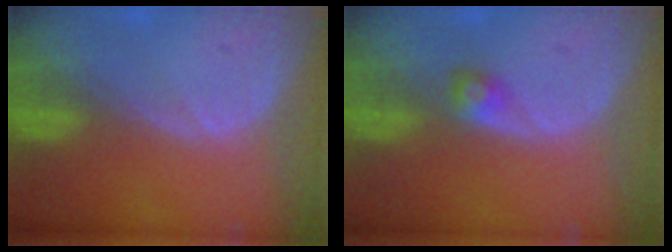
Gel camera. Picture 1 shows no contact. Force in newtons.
{"total": 1.9, "press": 1.8, "slide": 0.2}